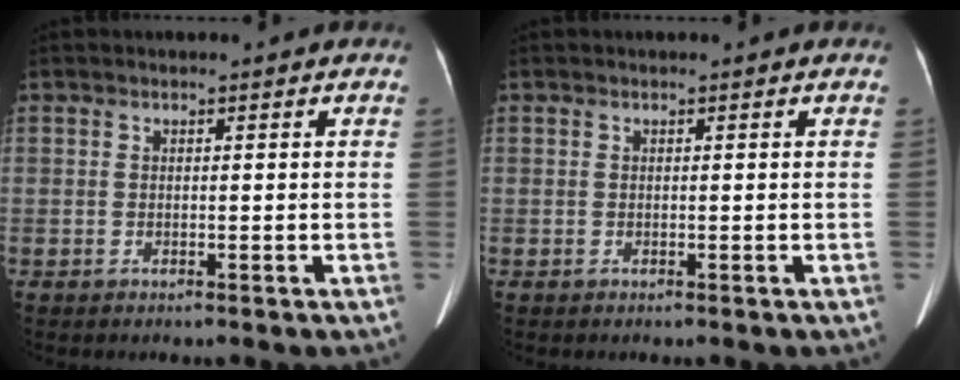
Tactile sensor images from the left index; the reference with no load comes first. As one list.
[{"total": 0.0}]